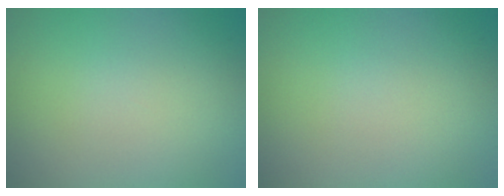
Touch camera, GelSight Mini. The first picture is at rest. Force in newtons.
{"total": 0.0}